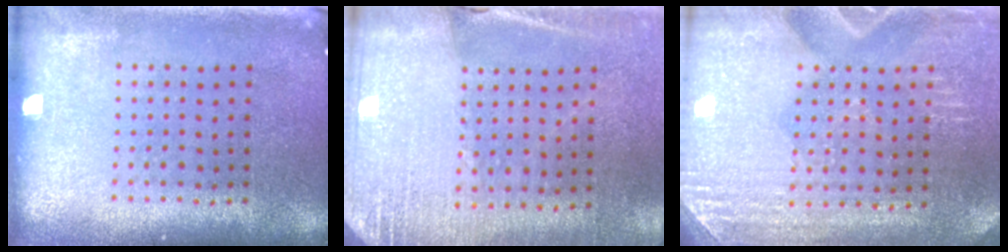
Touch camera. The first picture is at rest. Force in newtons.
{"total": 2.6, "press": 2.5, "slide": 0.8}
{"total": 3.0, "press": 2.9, "slide": 0.6}